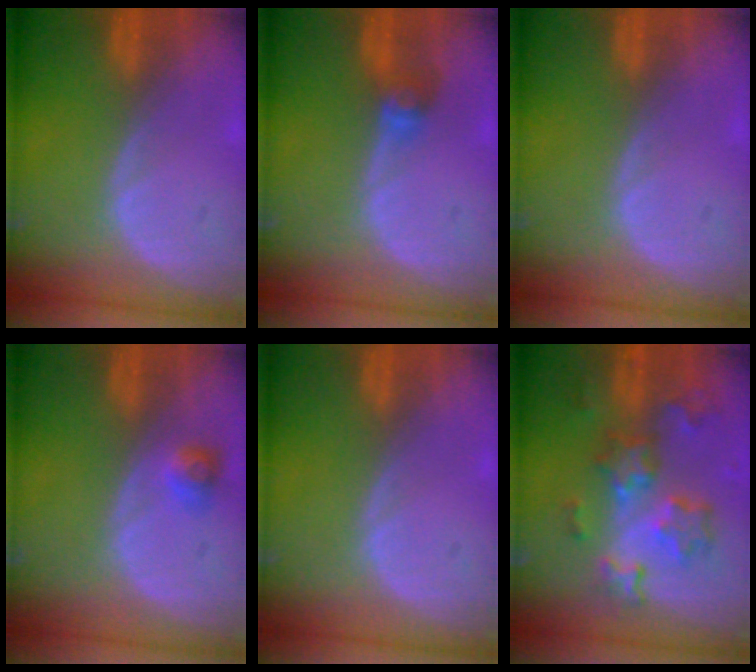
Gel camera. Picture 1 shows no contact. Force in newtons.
{"total": 2.7, "press": 2.7, "slide": 0.3}
{"total": 0.0}
{"total": 2.3, "press": 2.2, "slide": 0.3}
{"total": 0.0}
{"total": 9.2, "press": 8.1, "slide": 4.5}